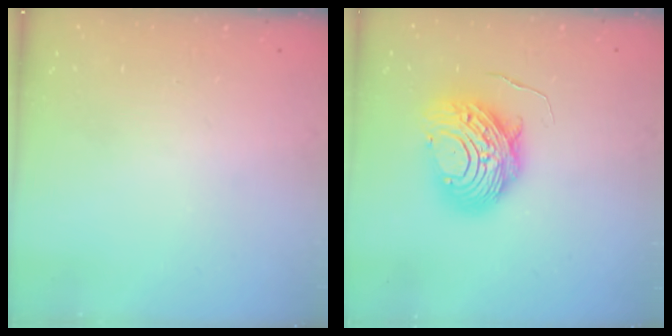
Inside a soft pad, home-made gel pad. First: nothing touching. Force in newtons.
{"total": 12.8, "press": 12.7, "slide": 1.1}